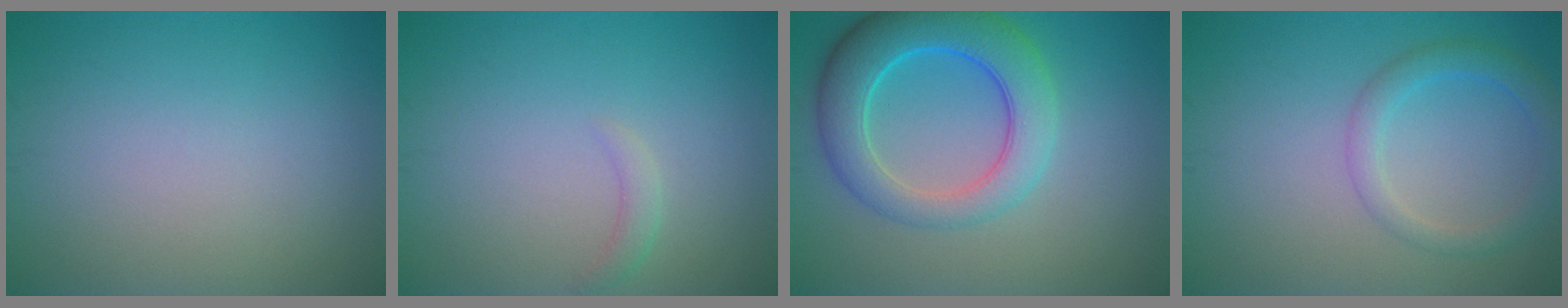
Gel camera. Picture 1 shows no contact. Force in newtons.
{"total": 1.1, "press": 1.1, "slide": 0.2}
{"total": 7.4, "press": 7.4, "slide": 0.3}
{"total": 2.8, "press": 2.8, "slide": 0.2}